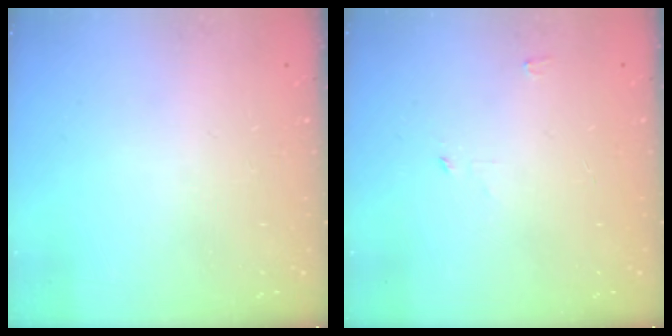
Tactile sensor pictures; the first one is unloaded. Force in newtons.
{"total": 2.4, "press": 2.4, "slide": 0.2}